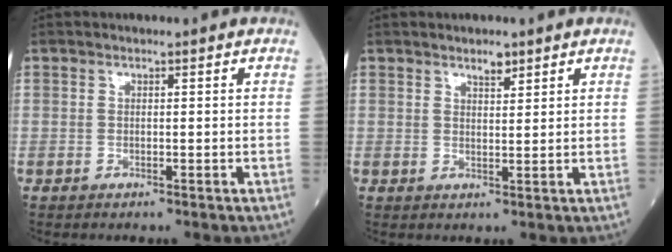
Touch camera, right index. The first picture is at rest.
{"total": 2.0, "force": [1.6, 0.6, 1.1], "torque": [-0.020, -0.001, 0.026]}